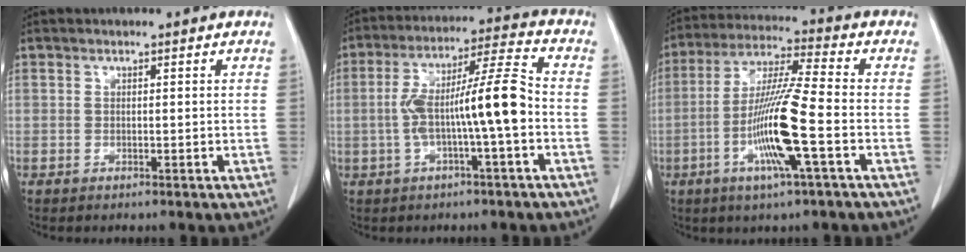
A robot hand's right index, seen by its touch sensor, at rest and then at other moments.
{"total": 11.5, "force": [-1.8, 0.4, 11.4], "torque": [-0.207, 0.029, -0.035]}
{"total": 12.9, "force": [-3.8, -0.4, 12.4], "torque": [-0.247, -0.009, -0.078]}